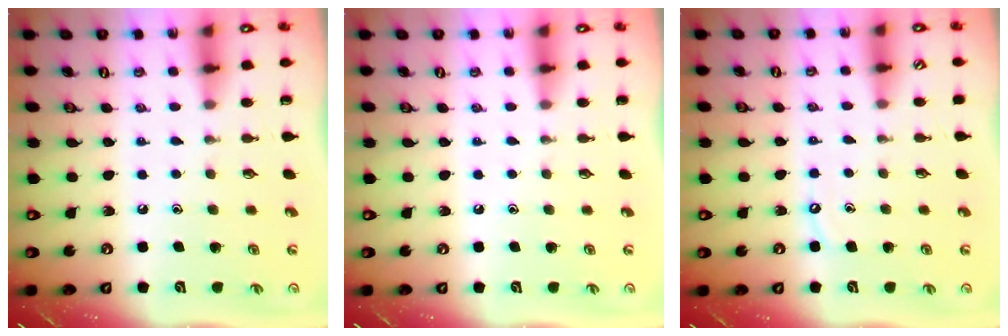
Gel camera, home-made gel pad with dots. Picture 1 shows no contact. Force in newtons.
{"total": 0.0}
{"total": 4.0, "press": 4.0, "slide": 0.6}